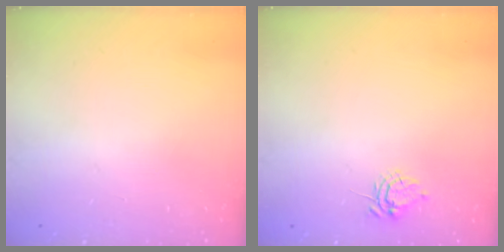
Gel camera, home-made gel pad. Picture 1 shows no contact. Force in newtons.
{"total": 5.9, "press": 5.9, "slide": 0.5}